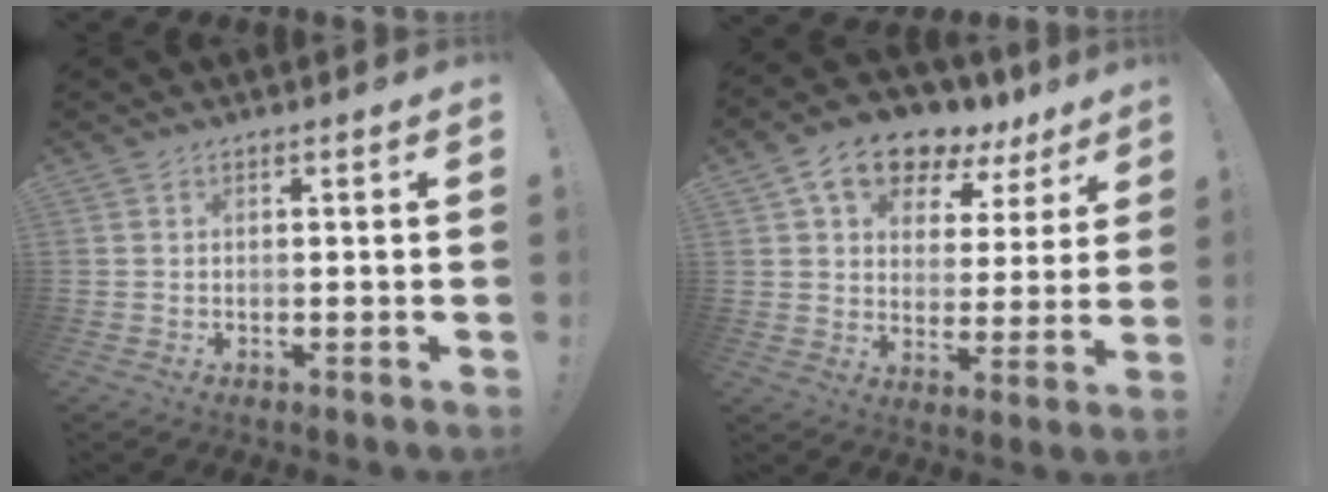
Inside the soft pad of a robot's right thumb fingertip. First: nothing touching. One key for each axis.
{"total": 11.9, "fx": 8.4, "fy": 6.7, "fz": 5.3, "tx": -0.089, "ty": -0.059, "tz": 0.153}